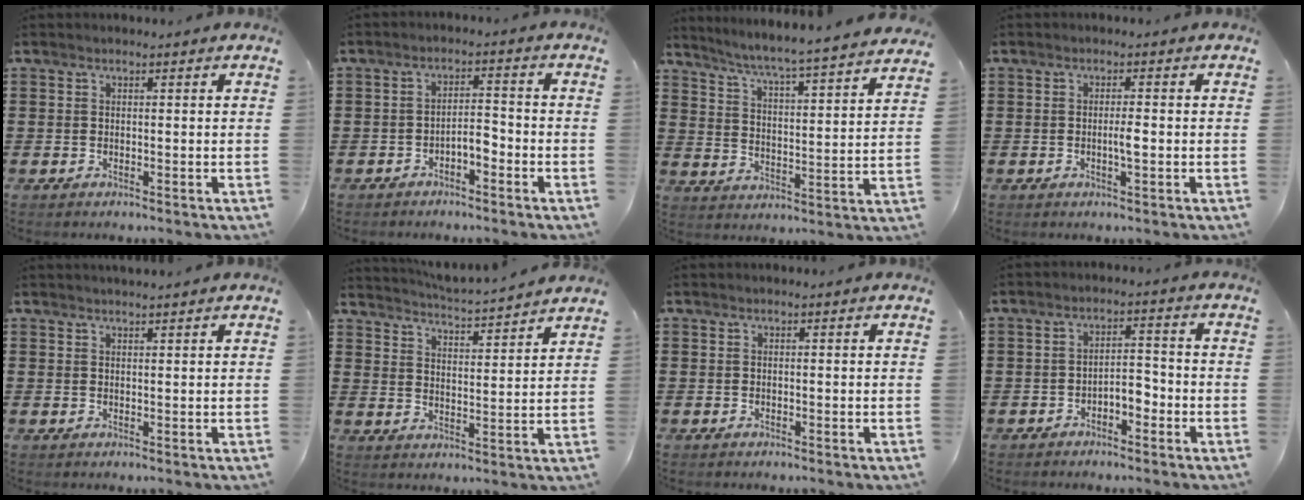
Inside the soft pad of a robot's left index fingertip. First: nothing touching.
{"total": 3.1, "force": [-2.4, 0.9, 1.8], "torque": [-0.035, 0.007, -0.049]}
{"total": 5.0, "force": [4.6, -1.1, 1.5], "torque": [-0.053, -0.048, 0.069]}
{"total": 2.2, "force": [-0.4, 0.3, 2.1], "torque": [-0.040, -0.001, -0.008]}
{"total": 1.0, "force": [1.0, -0.1, 0.2], "torque": [-0.005, -0.001, 0.020]}
{"total": 3.8, "force": [3.7, -0.6, 0.3], "torque": [-0.027, -0.034, 0.059]}
{"total": 0.0}
{"total": 3.1, "force": [-2.4, 1.2, 1.5], "torque": [-0.032, 0.008, -0.050]}